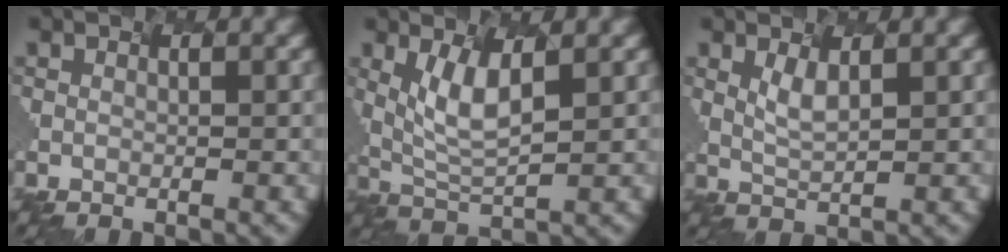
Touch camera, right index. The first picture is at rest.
{"total": 3.5, "force": [0.5, 1.1, 3.3], "torque": [-0.087, -0.012, 0.027]}
{"total": 1.2, "force": [0.2, 0.1, 1.2], "torque": [-0.043, -0.008, 0.022]}